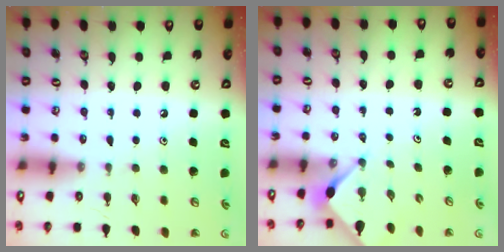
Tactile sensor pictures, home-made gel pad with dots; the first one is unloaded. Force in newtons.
{"total": 2.8, "press": 2.8, "slide": 0.4}